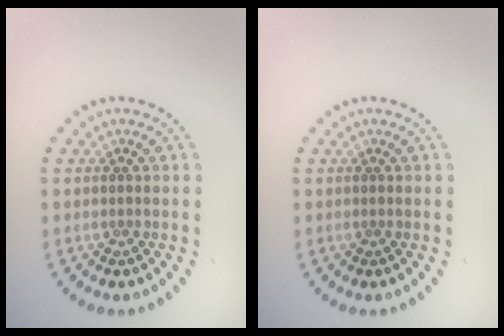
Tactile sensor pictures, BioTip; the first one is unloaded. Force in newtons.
{"total": 0.0}